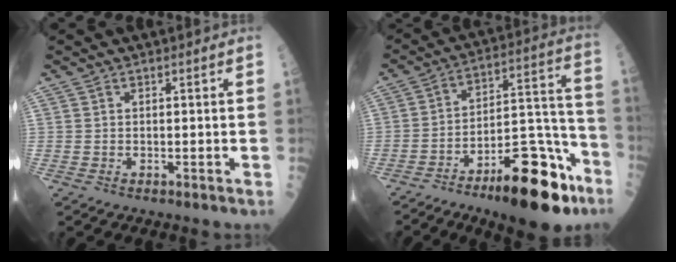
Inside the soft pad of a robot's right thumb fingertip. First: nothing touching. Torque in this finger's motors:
{"motor_torque": [3.09, 1.92, 1.65, -1.12, 0.12]}